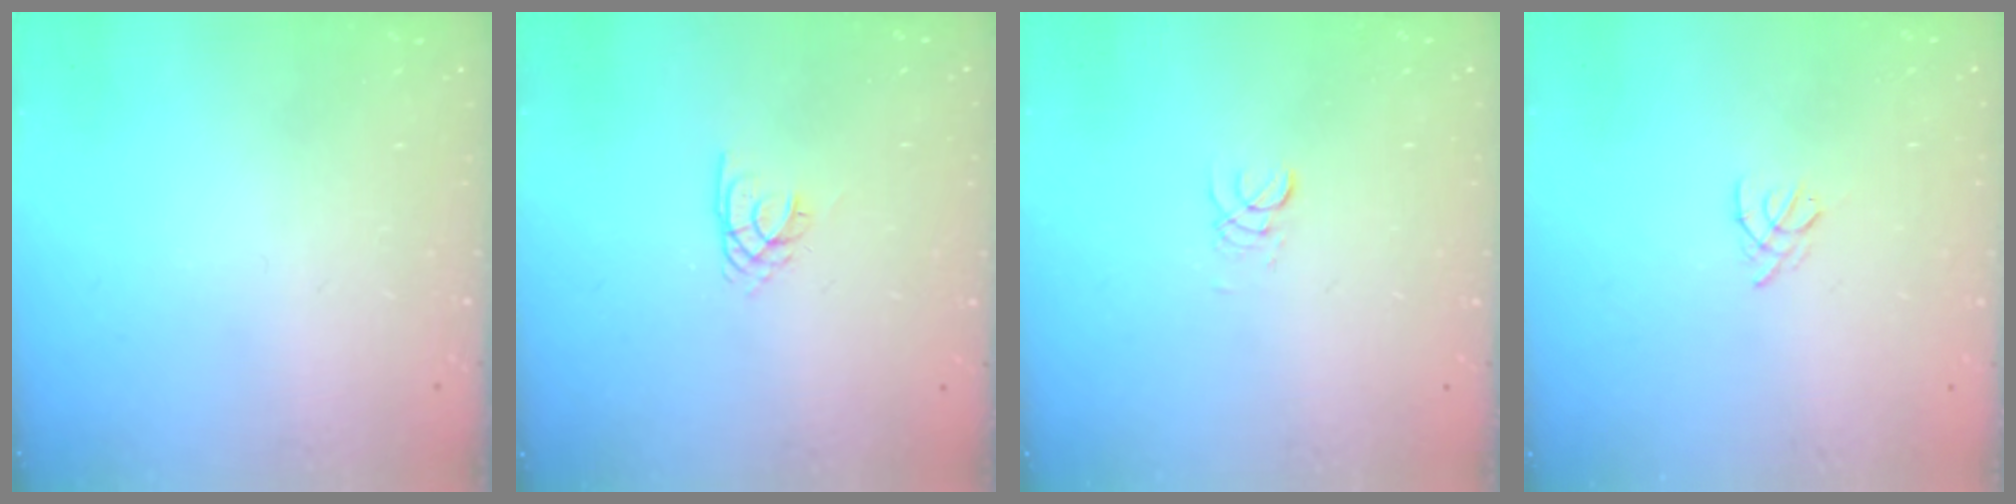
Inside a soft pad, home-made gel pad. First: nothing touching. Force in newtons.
{"total": 2.2, "press": 2.2, "slide": 0.3}
{"total": 2.0, "press": 2.0, "slide": 0.2}
{"total": 2.0, "press": 1.9, "slide": 0.5}